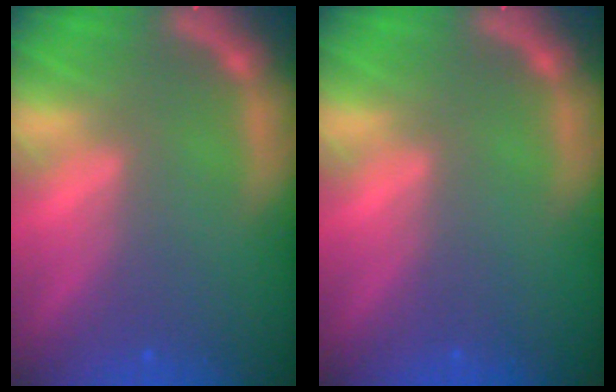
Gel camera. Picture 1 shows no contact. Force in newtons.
{"total": 0.0}